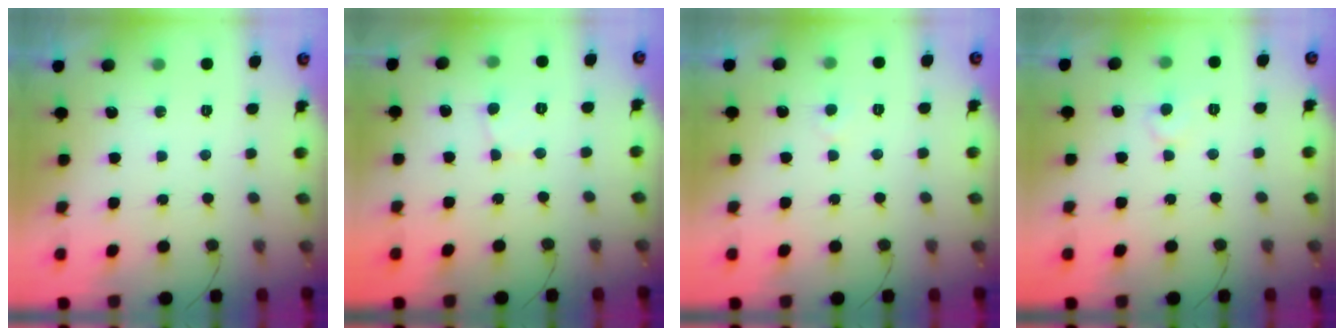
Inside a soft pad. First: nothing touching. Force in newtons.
{"total": 2.8, "press": 2.8, "slide": 0.3}
{"total": 2.1, "press": 2.1, "slide": 0.3}
{"total": 5.3, "press": 5.3, "slide": 0.4}